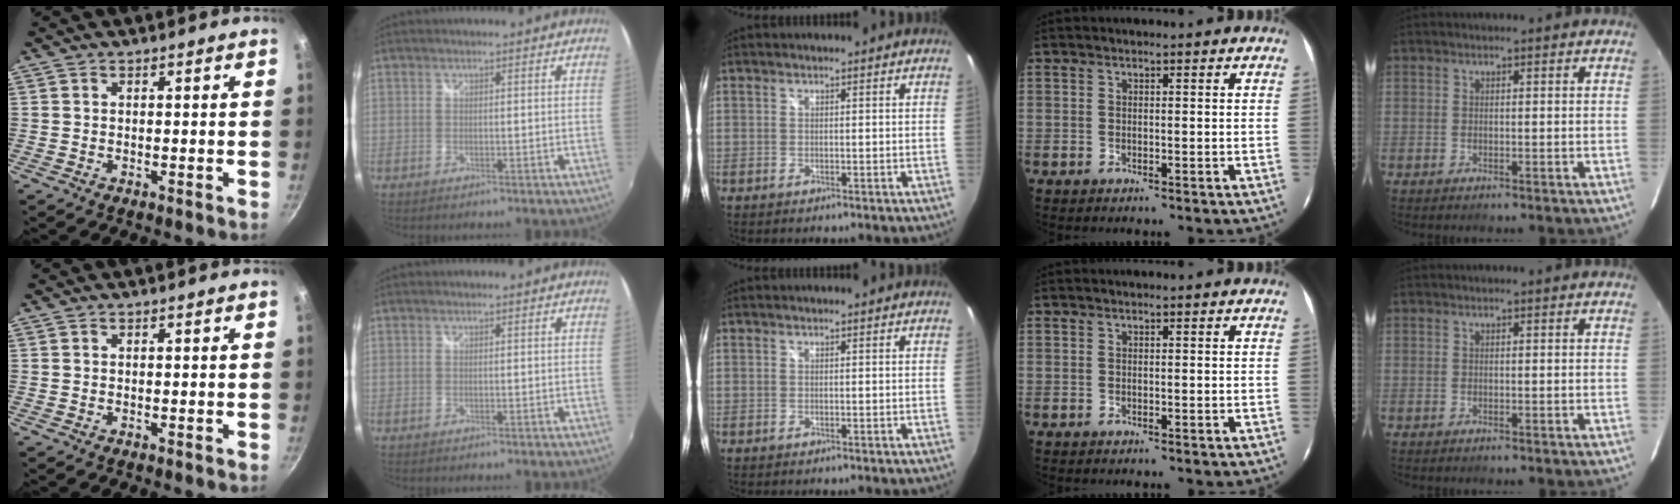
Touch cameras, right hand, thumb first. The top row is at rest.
{}